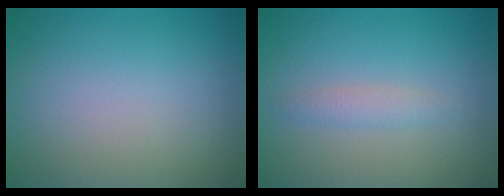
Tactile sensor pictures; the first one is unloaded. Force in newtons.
{"total": 1.3, "press": 1.3, "slide": 0.1}